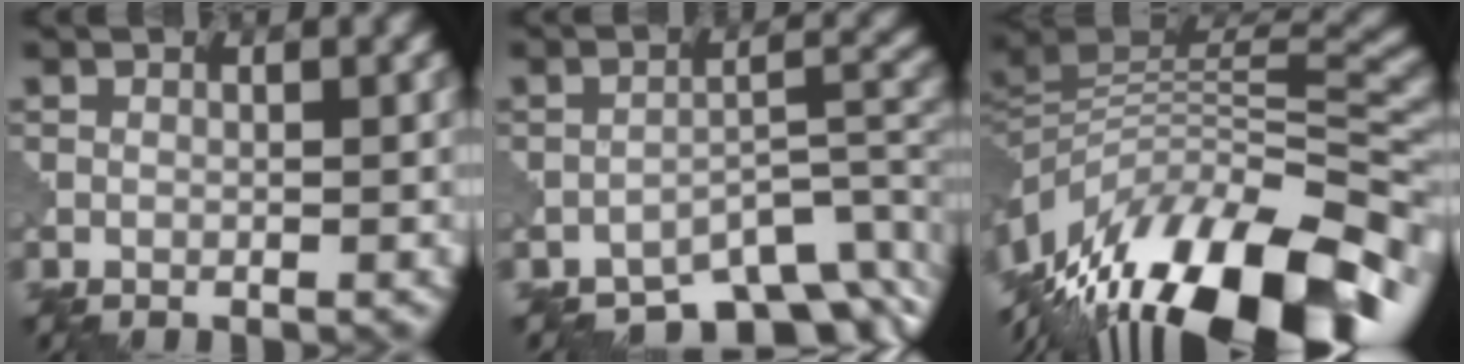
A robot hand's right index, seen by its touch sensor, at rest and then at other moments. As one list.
[{"total": 7.5, "force": [-6.4, 2.4, 3.1], "torque": [-0.028, 0.002, -0.102]}, {"total": 15.1, "force": [-9.0, 6.2, 10.4], "torque": [-0.194, 0.006, -0.147]}]